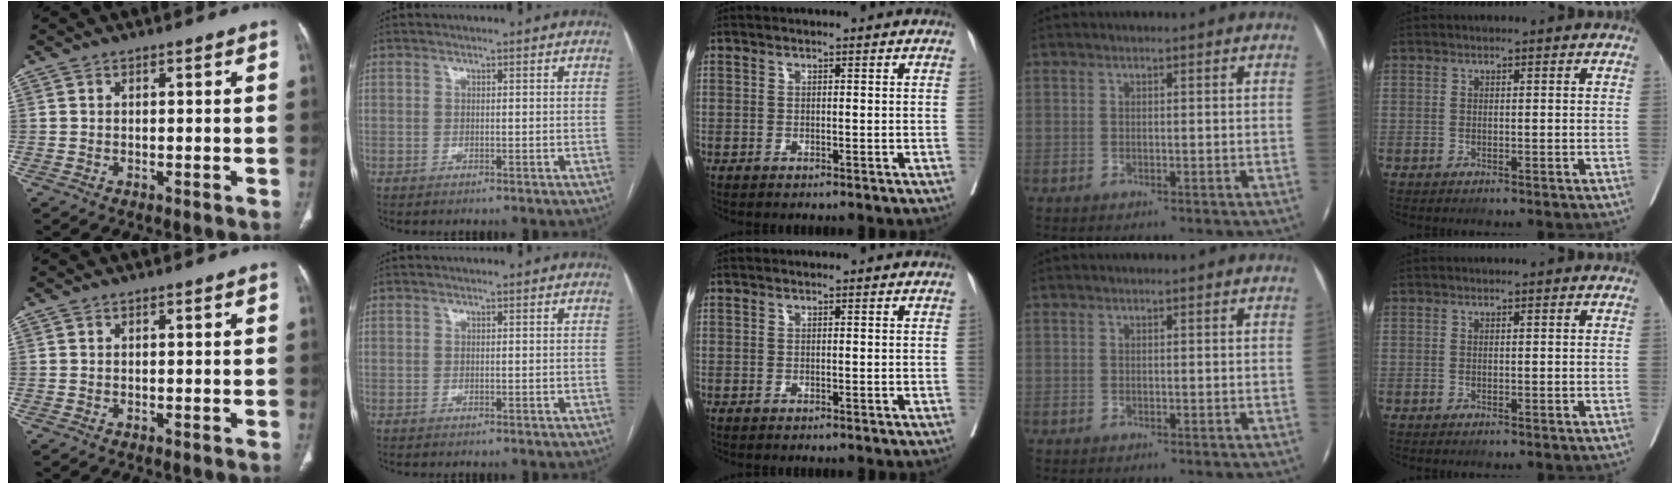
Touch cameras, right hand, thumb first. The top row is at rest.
{}